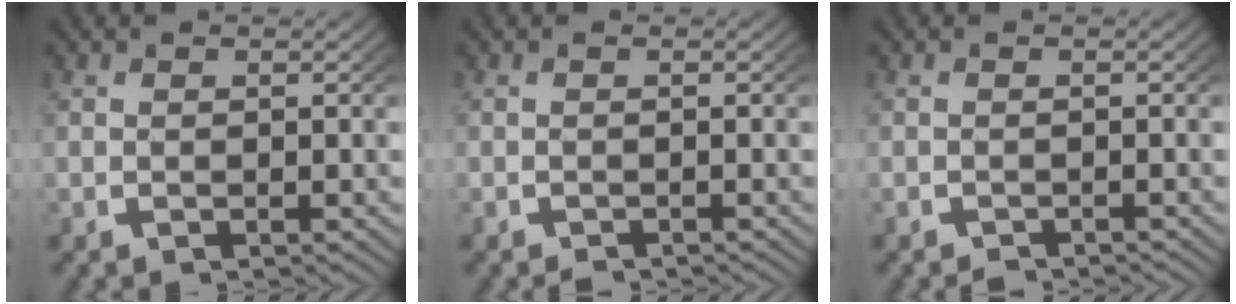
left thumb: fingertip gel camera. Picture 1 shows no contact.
{"total": 1.0, "force": [-0.9, 0.2, 0.1], "torque": [0.002, -0.007, -0.015]}
{"total": 1.3, "force": [-1.2, 0.2, 0.1], "torque": [0.001, -0.009, -0.019]}